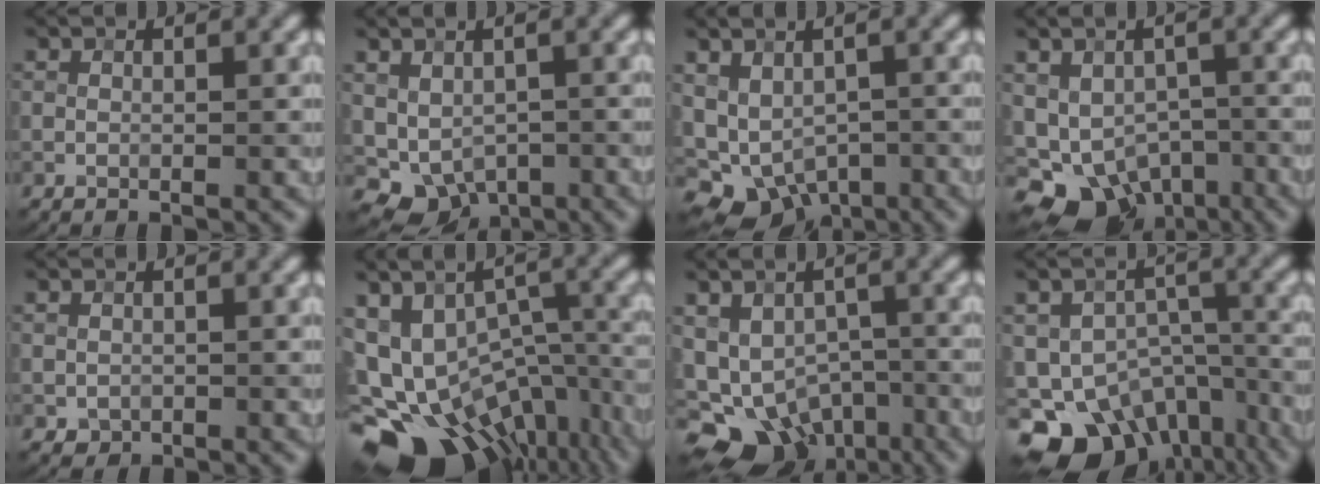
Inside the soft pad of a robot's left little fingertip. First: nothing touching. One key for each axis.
{"total": 4.3, "fx": -0.9, "fy": 3.4, "fz": 2.4, "tx": -0.041, "ty": -0.014, "tz": -0.006}
{"total": 7.7, "fx": -3.3, "fy": 5.8, "fz": 3.8, "tx": -0.051, "ty": -0.018, "tz": -0.028}
{"total": 11.4, "fx": -6.4, "fy": 8.3, "fz": 4.7, "tx": -0.060, "ty": -0.027, "tz": -0.081}
{"total": 1.0, "fx": -0.3, "fy": 0.8, "fz": 0.3, "tx": -0.003, "ty": -0.005, "tz": -0.004}
{"total": 18.4, "fx": -8.5, "fy": 12.7, "fz": 10.3, "tx": -0.181, "ty": -0.029, "tz": -0.082}
{"total": 12.1, "fx": -7.4, "fy": 8.1, "fz": 5.2, "tx": -0.073, "ty": -0.022, "tz": -0.093}
{"total": 13.4, "fx": -8.5, "fy": 8.3, "fz": 6.3, "tx": -0.116, "ty": -0.025, "tz": -0.112}